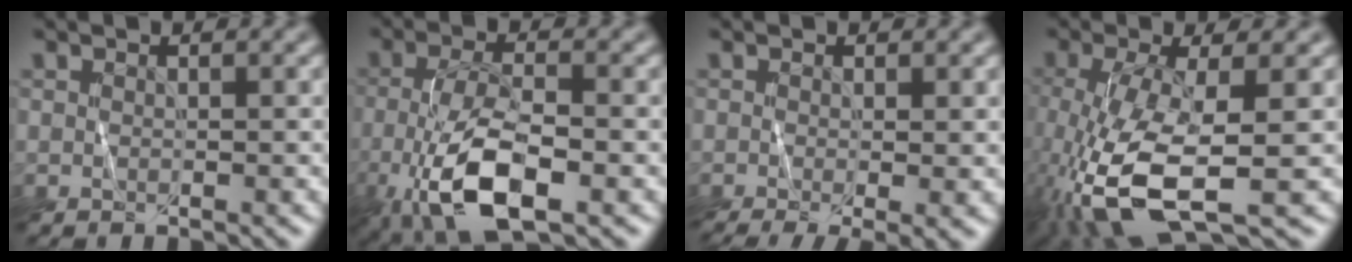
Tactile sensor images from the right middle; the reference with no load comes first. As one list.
[{"total": 7.5, "force": [-2.8, 2.9, 6.4], "torque": [-0.135, -0.005, -0.055]}, {"total": 5.0, "force": [-1.9, 1.4, 4.4], "torque": [-0.065, -0.015, -0.023]}, {"total": 9.5, "force": [-3.3, 3.0, 8.4], "torque": [-0.189, -0.017, -0.064]}]